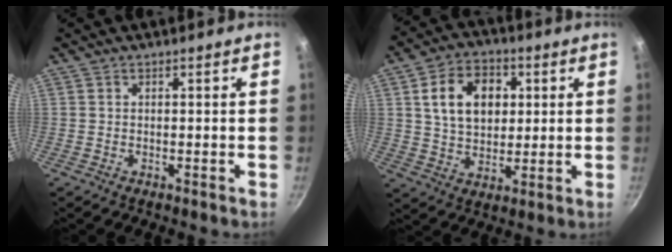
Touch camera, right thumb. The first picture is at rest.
{"total": 12.6, "force": [3.0, 9.0, 8.3], "torque": [-0.109, 0.002, 0.048]}